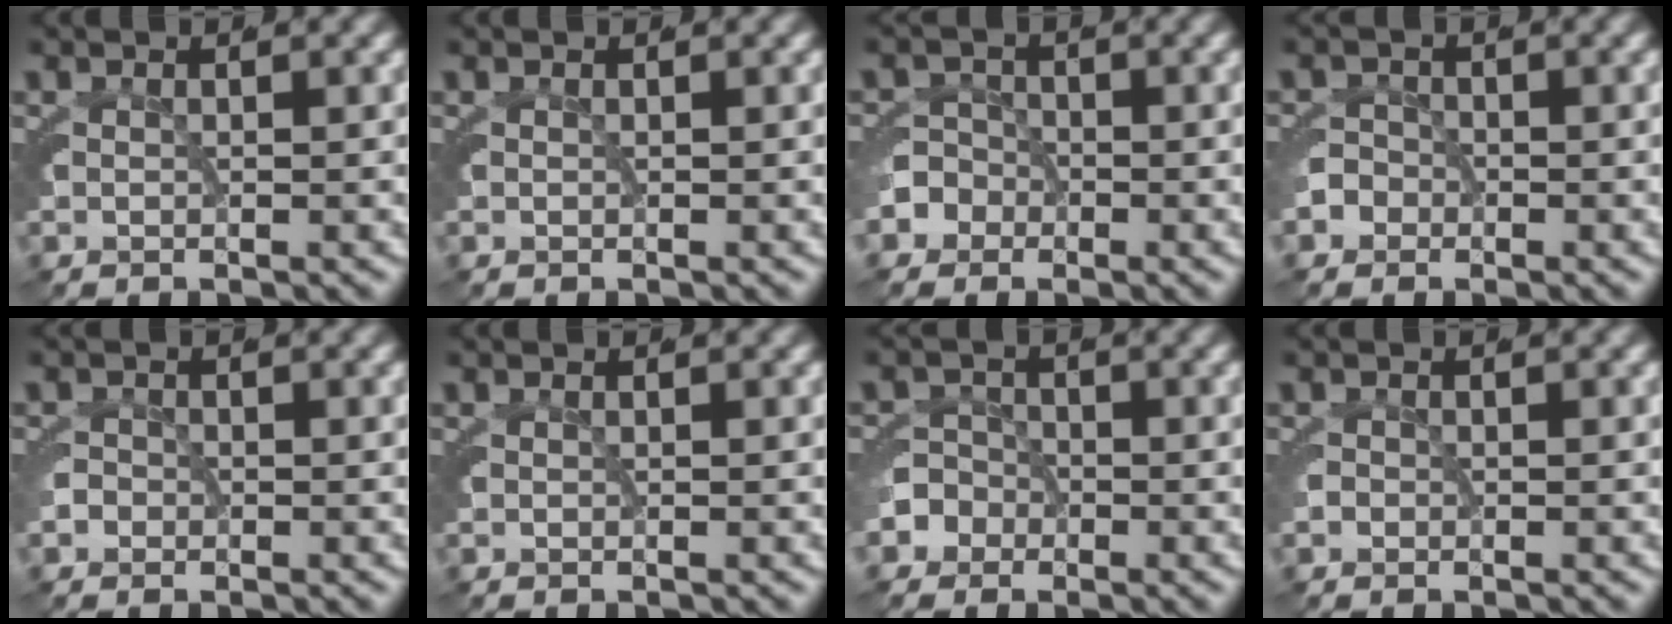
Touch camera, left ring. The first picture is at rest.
{"total": 0.0}
{"total": 3.6, "force": [-1.4, 3.3, 0.6], "torque": [-0.026, -0.005, -0.031]}
{"total": 2.1, "force": [-1.2, 1.7, 0.0], "torque": [-0.014, -0.003, -0.027]}
{"total": 1.2, "force": [-0.9, 0.8, -0.2], "torque": [-0.009, -0.003, -0.017]}
{"total": 0.0}
{"total": 3.8, "force": [-1.5, 3.4, 0.6], "torque": [-0.026, -0.005, -0.032]}
{"total": 0.8, "force": [-0.6, 0.5, -0.2], "torque": [-0.006, -0.002, -0.010]}